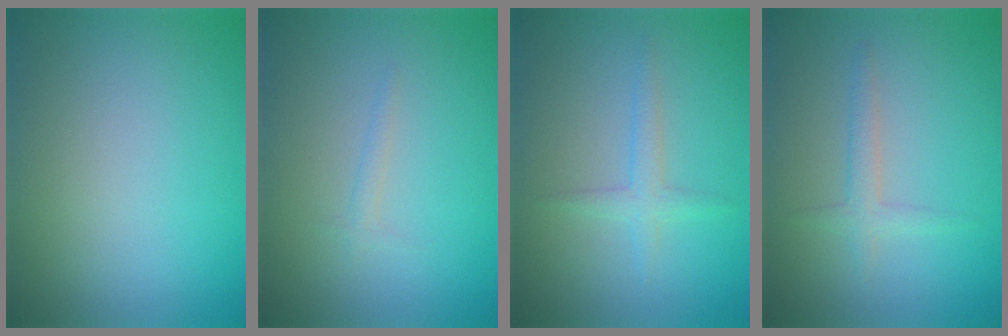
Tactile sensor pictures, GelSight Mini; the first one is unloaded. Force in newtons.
{"total": 1.0, "press": 1.0, "slide": 0.1}
{"total": 1.6, "press": 1.6, "slide": 0.1}
{"total": 1.6, "press": 1.6, "slide": 0.1}